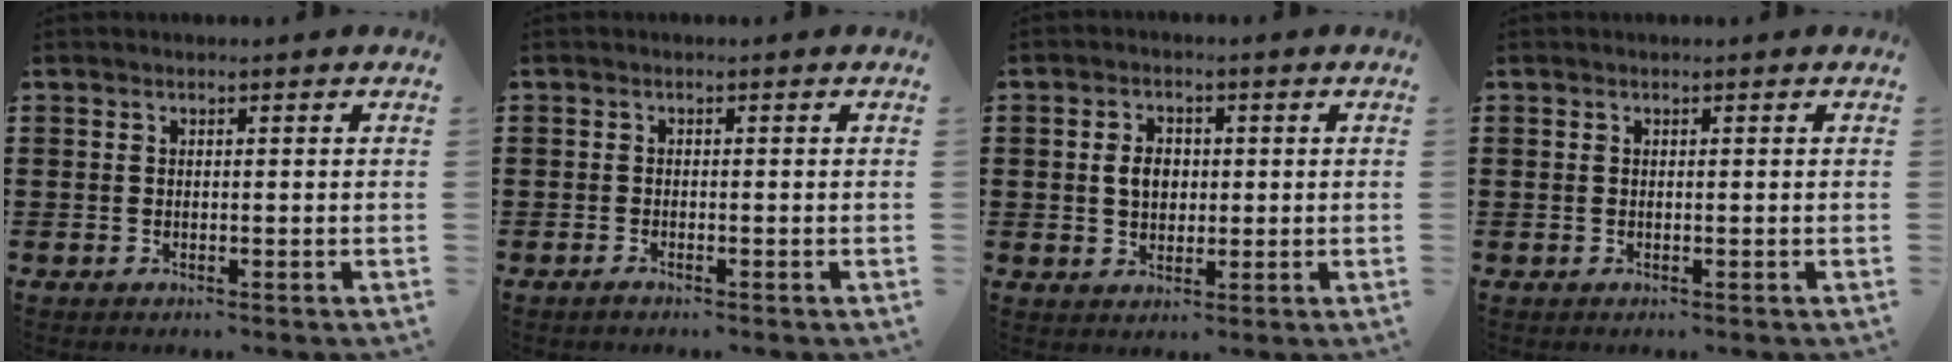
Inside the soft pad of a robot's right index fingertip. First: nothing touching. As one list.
[{"total": 0.8, "force": [-0.7, -0.1, 0.1], "torque": [-0.003, -0.005, -0.014]}, {"total": 3.6, "force": [0.1, 2.6, 2.5], "torque": [-0.046, 0.007, -0.003]}, {"total": 0.0}]